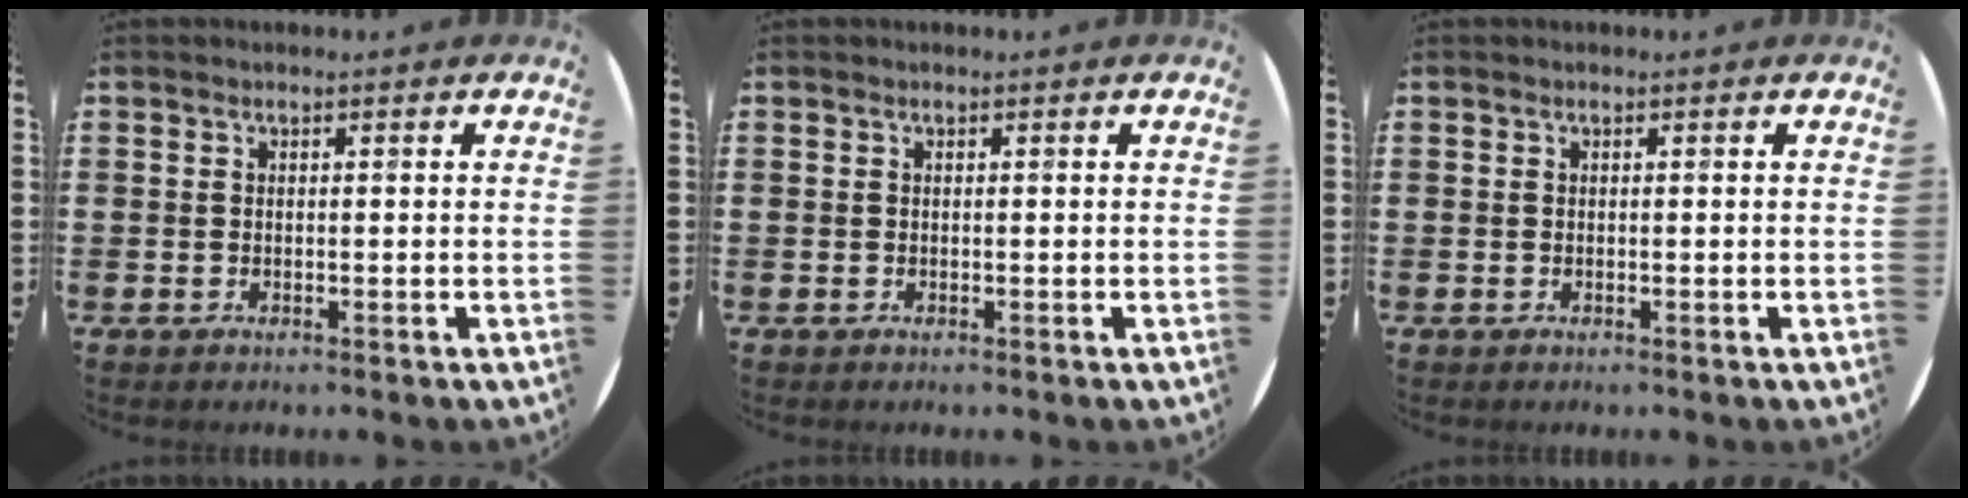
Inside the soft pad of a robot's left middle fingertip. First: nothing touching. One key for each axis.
{"total": 0.0}
{"total": 0.0}